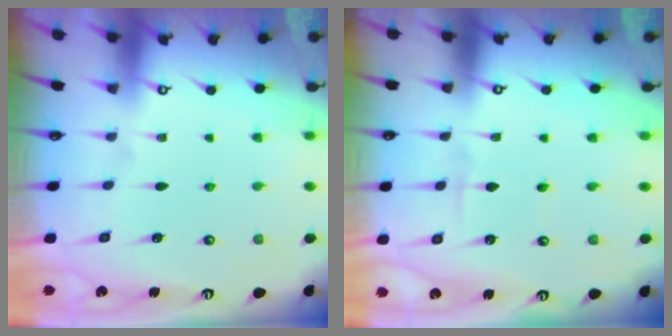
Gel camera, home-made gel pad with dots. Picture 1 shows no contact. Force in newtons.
{"total": 1.8, "press": 1.7, "slide": 0.2}